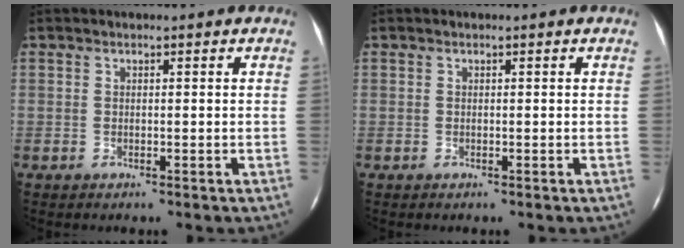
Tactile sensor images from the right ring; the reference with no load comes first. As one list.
[{"total": 0.0}]